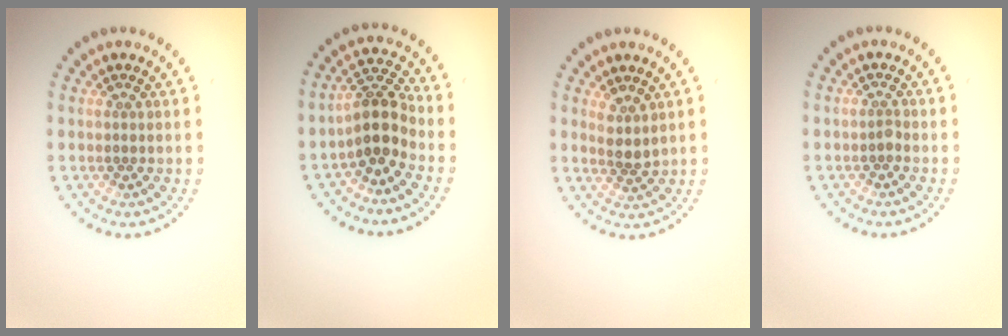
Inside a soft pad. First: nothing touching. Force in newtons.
{"total": 3.7, "press": 3.0, "slide": 2.2}
{"total": 2.0, "press": 1.5, "slide": 1.2}
{"total": 0.6, "press": 0.4, "slide": 0.3}